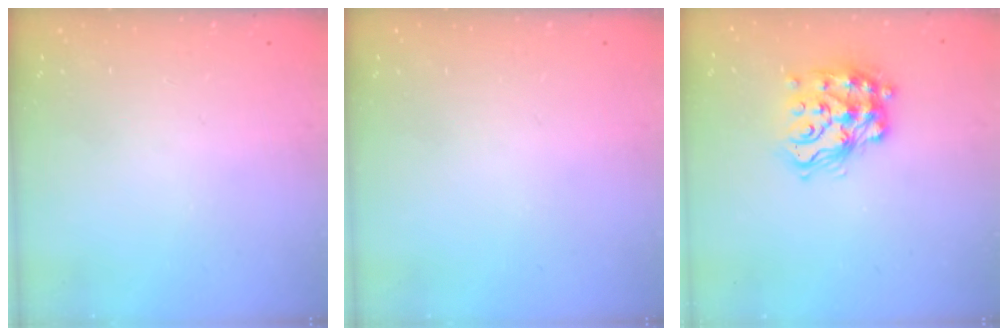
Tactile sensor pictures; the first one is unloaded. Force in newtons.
{"total": 0.0}
{"total": 16.0, "press": 15.9, "slide": 1.0}